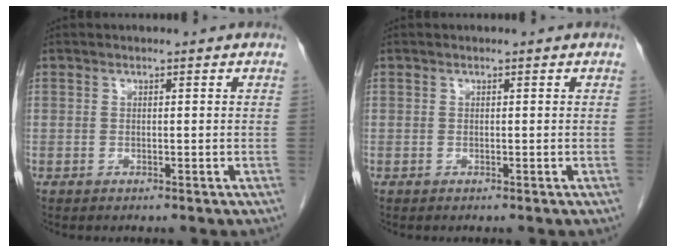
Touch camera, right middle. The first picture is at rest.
{"total": 0.0}